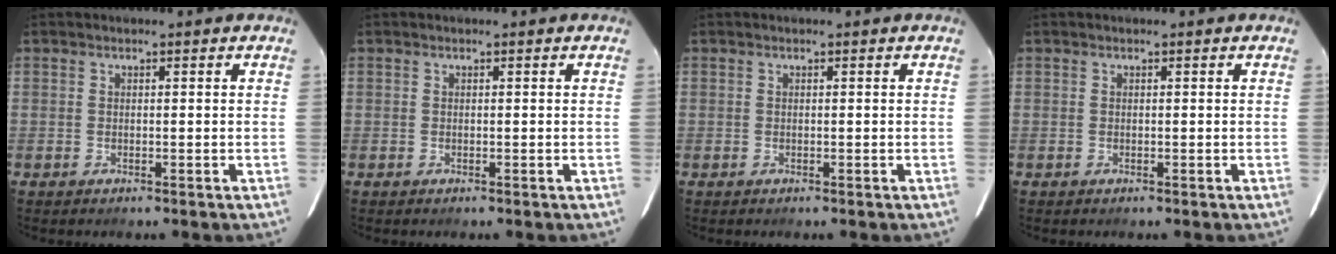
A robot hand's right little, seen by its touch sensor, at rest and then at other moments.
{"total": 0.0}
{"total": 0.0}
{"total": 0.0}